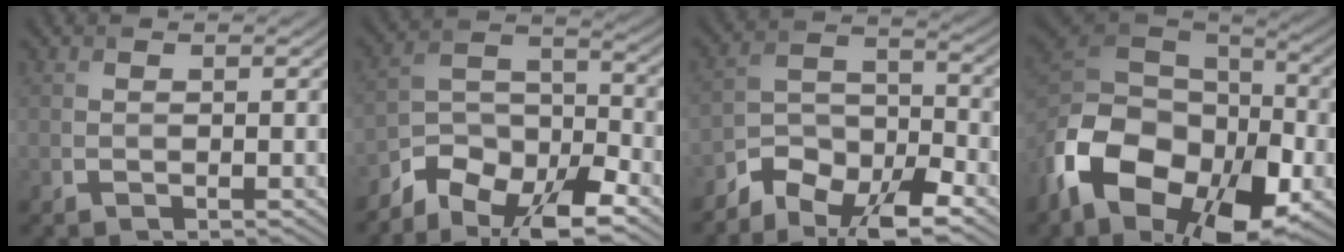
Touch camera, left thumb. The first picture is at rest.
{"total": 11.7, "force": [-8.6, 5.0, 6.2], "torque": [-0.114, -0.007, -0.163]}
{"total": 10.4, "force": [-7.7, 4.4, 5.4], "torque": [-0.099, -0.003, -0.149]}
{"total": 18.3, "force": [-7.8, 11.6, 11.9], "torque": [-0.267, -0.038, -0.144]}